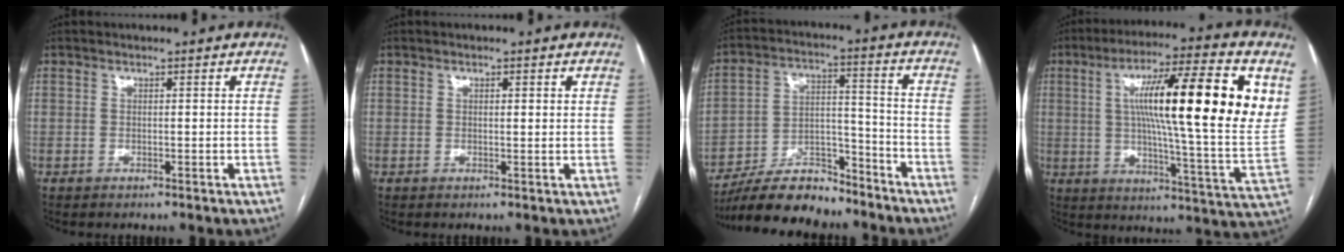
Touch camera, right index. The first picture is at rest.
{"total": 1.1, "force": [0.5, 0.2, 1.0], "torque": [-0.019, 0.001, 0.005]}
{"total": 13.1, "force": [-11.6, 3.8, 4.8], "torque": [-0.078, 0.020, -0.205]}
{"total": 23.7, "force": [6.8, 1.8, 22.6], "torque": [-0.324, 0.013, 0.090]}